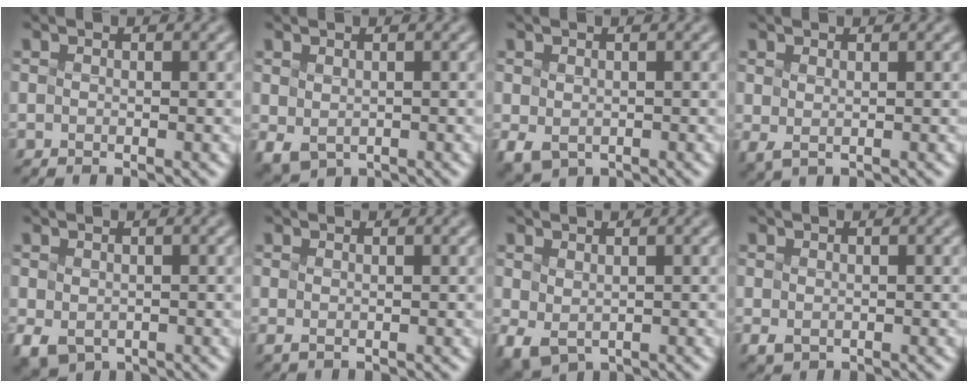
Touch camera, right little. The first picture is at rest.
{"total": 1.7, "force": [0.0, 1.3, 1.1], "torque": [-0.028, -0.009, 0.008]}
{"total": 2.0, "force": [-0.5, 1.5, 1.3], "torque": [-0.032, -0.011, -0.005]}
{"total": 1.2, "force": [0.6, 0.5, 0.9], "torque": [-0.023, -0.003, 0.016]}
{"total": 2.5, "force": [-0.8, 1.8, 1.5], "torque": [-0.035, -0.011, -0.012]}
{"total": 0.6, "force": [0.4, 0.2, 0.5], "torque": [-0.012, 0.000, 0.008]}
{"total": 2.2, "force": [0.0, 1.5, 1.6], "torque": [-0.041, -0.009, 0.006]}
{"total": 0.9, "force": [0.0, 0.7, 0.5], "torque": [-0.014, -0.004, 0.004]}